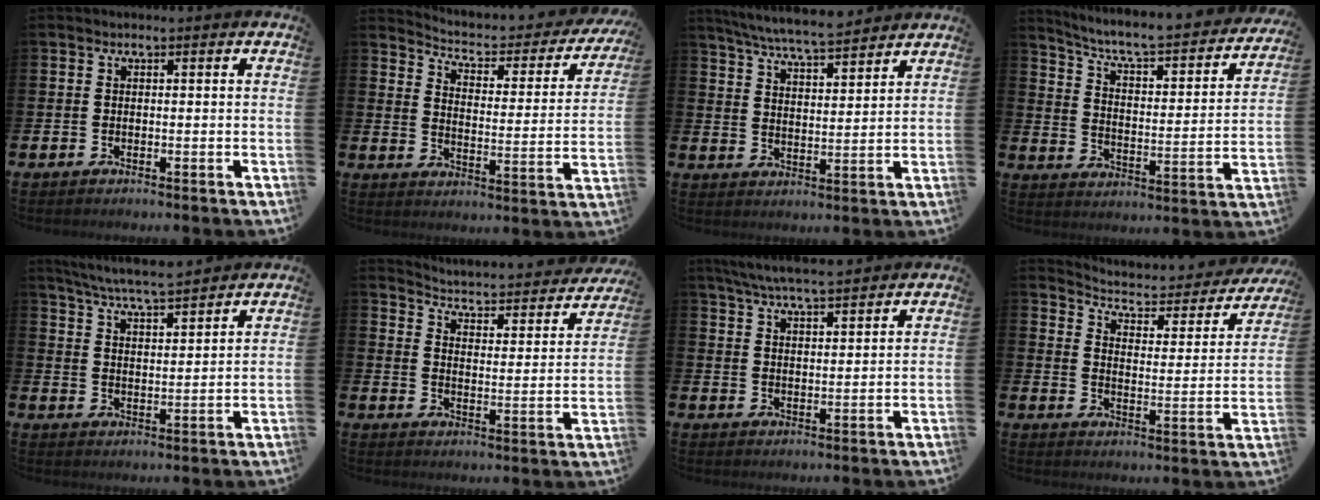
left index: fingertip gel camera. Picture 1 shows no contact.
{"total": 4.2, "force": [3.7, 1.5, 1.3], "torque": [-0.056, -0.032, 0.055]}
{"total": 6.9, "force": [6.6, 0.4, 1.8], "torque": [-0.058, -0.034, 0.118]}
{"total": 6.0, "force": [5.4, 1.1, 2.5], "torque": [-0.081, -0.046, 0.083]}
{"total": 6.6, "force": [6.3, 0.2, 1.8], "torque": [-0.057, -0.034, 0.113]}
{"total": 3.1, "force": [2.9, 0.6, 0.7], "torque": [-0.039, -0.035, 0.039]}
{"total": 6.2, "force": [5.9, 0.4, 1.9], "torque": [-0.048, -0.024, 0.106]}
{"total": 4.4, "force": [3.9, 1.6, 1.3], "torque": [-0.056, -0.032, 0.058]}